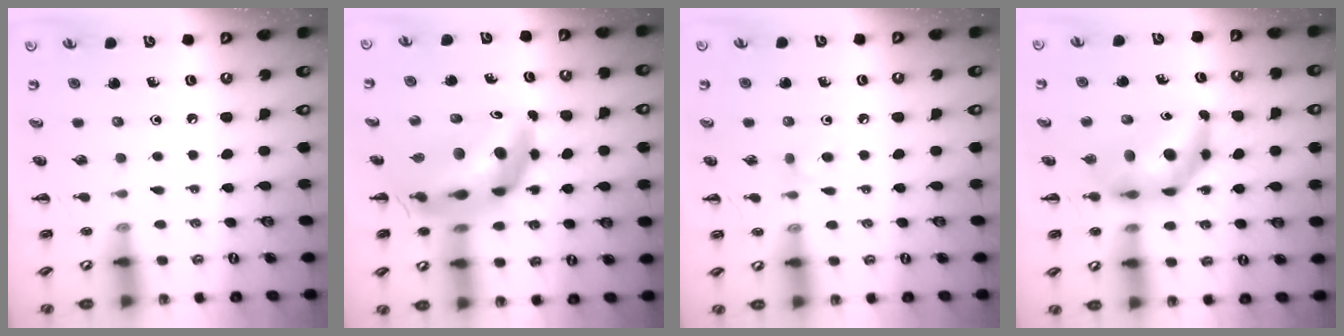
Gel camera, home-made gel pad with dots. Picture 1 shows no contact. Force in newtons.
{"total": 12.4, "press": 11.9, "slide": 3.4}
{"total": 5.0, "press": 4.8, "slide": 1.4}
{"total": 7.6, "press": 7.2, "slide": 2.3}